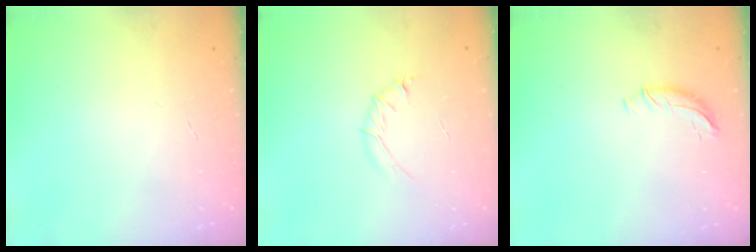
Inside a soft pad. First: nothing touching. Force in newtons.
{"total": 3.4, "press": 3.3, "slide": 1.0}
{"total": 6.2, "press": 6.2, "slide": 0.6}